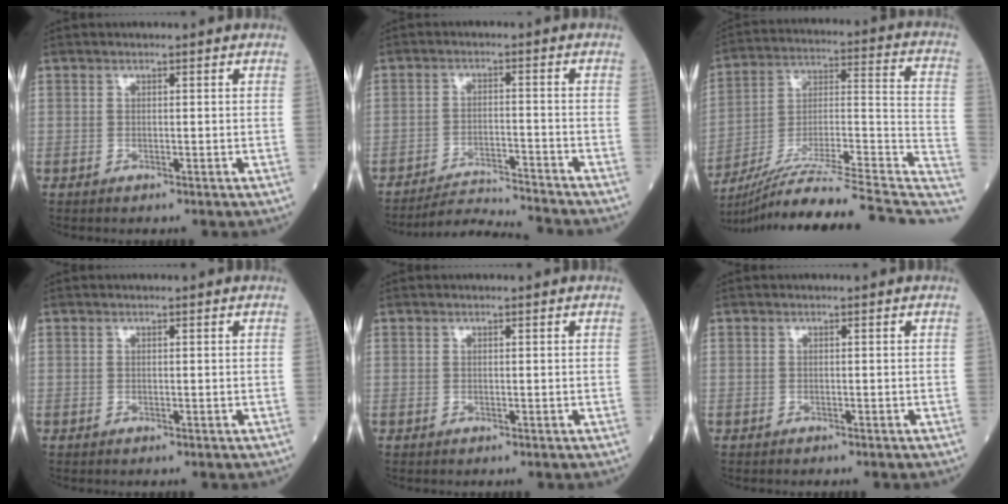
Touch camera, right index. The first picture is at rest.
{"total": 8.4, "force": [-8.2, -1.6, 0.4], "torque": [-0.009, -0.005, -0.139]}
{"total": 28.3, "force": [-23.1, 0.7, 16.5], "torque": [-0.208, -0.001, -0.355]}
{"total": 0.0}
{"total": 0.0}
{"total": 0.8, "force": [-0.7, 0.1, 0.4], "torque": [-0.005, -0.001, -0.009]}